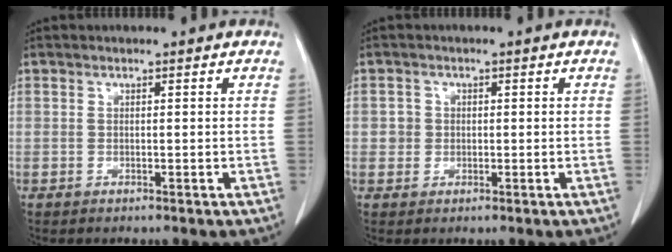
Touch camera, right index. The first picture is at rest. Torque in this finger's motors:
{"motor_torque": [0.08, -0.09, 0.03, 0.02]}